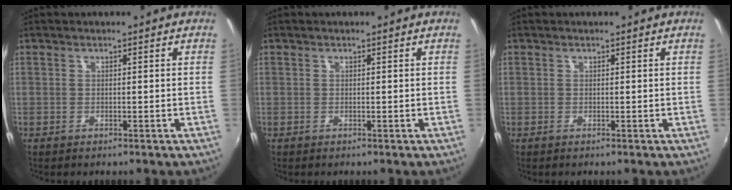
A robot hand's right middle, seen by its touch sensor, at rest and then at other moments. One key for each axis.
{"total": 0.0}
{"total": 0.0}